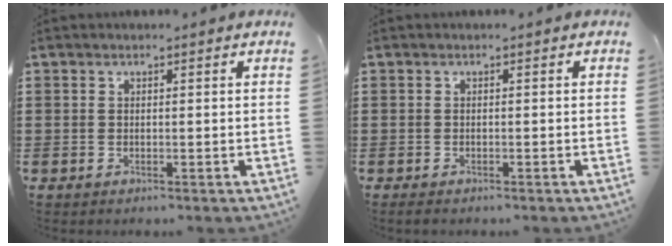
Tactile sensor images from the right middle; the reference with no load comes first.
{"total": 0.6, "force": [-0.5, 0.2, 0.2], "torque": [-0.006, -0.003, -0.010]}